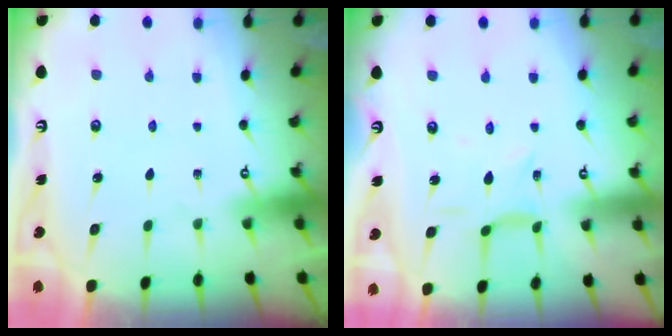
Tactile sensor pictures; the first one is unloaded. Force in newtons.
{"total": 2.5, "press": 2.5, "slide": 0.2}